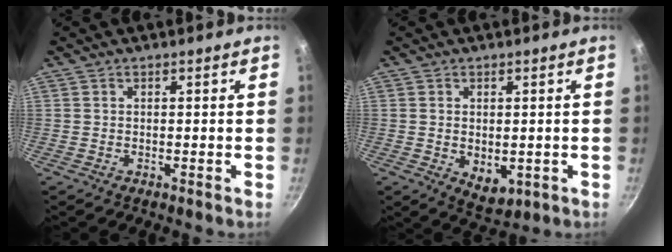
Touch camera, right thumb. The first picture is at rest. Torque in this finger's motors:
{"motor_torque": [-0.35, 0.28, -0.37, 0.07, -0.11]}